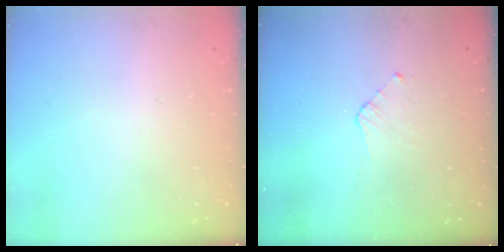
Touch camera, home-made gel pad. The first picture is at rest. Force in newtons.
{"total": 3.6, "press": 3.6, "slide": 0.3}